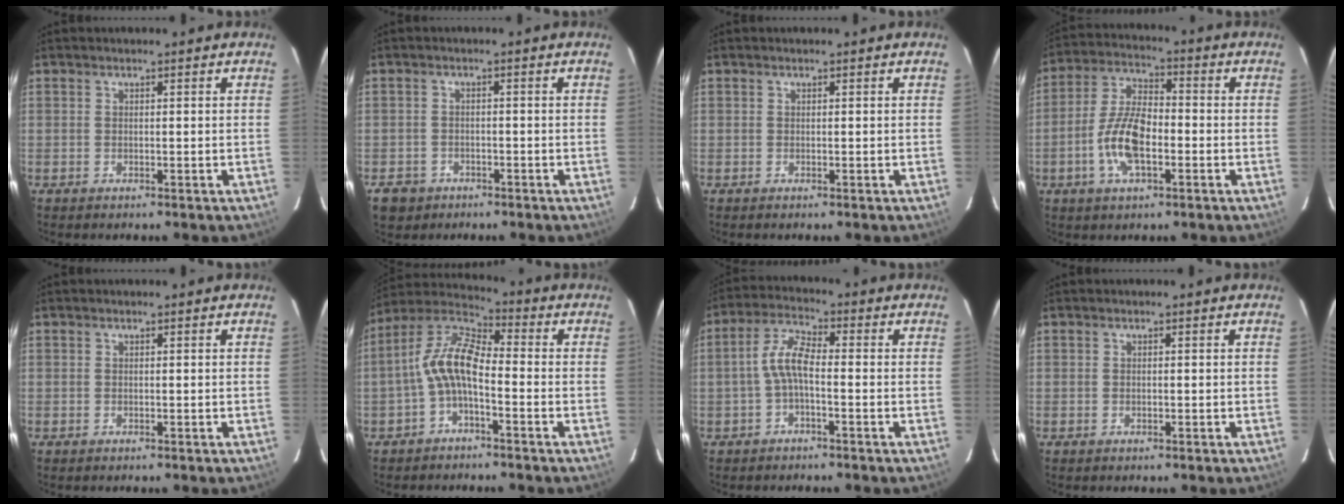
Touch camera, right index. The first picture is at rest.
{"total": 4.8, "force": [-2.4, 4.0, 1.0], "torque": [-0.032, 0.013, -0.032]}
{"total": 0.0}
{"total": 10.7, "force": [-3.3, 4.5, 9.1], "torque": [-0.190, 0.006, -0.064]}
{"total": 0.0}
{"total": 9.3, "force": [-2.5, 3.8, 8.1], "torque": [-0.177, 0.020, -0.052]}
{"total": 5.4, "force": [-1.4, 1.7, 4.9], "torque": [-0.108, 0.017, -0.032]}
{"total": 0.0}